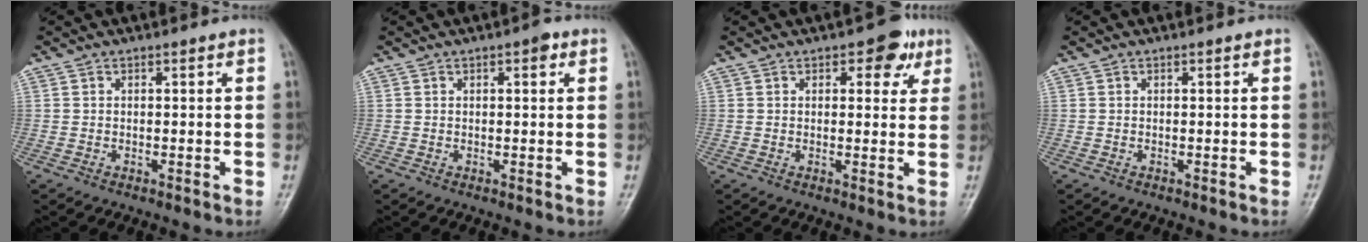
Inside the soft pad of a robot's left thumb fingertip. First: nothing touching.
{"total": 2.1, "force": [0.9, 1.0, 1.7], "torque": [-0.016, 0.004, 0.007]}
{"total": 5.8, "force": [2.7, 3.3, 4.0], "torque": [-0.015, -0.005, 0.026]}
{"total": 0.0}